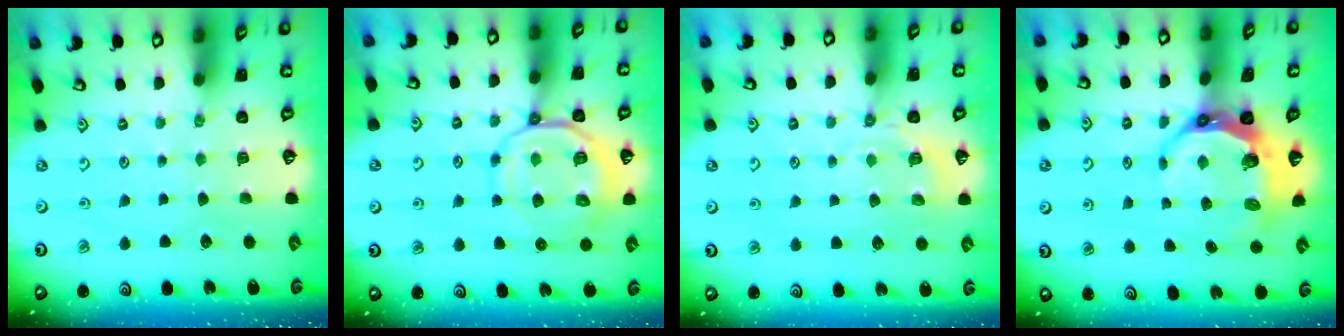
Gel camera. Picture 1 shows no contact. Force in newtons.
{"total": 12.1, "press": 12.0, "slide": 1.6}
{"total": 4.8, "press": 4.5, "slide": 1.7}
{"total": 9.6, "press": 8.7, "slide": 4.1}